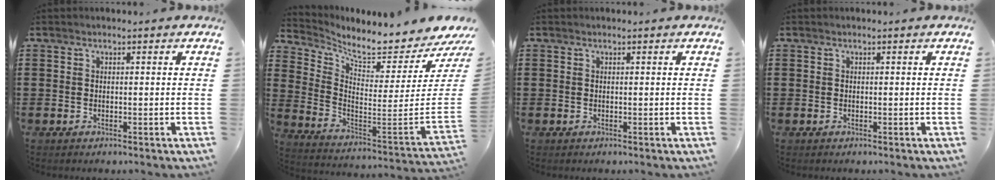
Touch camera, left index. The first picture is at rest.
{"total": 5.4, "force": [4.8, -0.1, 2.4], "torque": [-0.062, -0.072, 0.071]}
{"total": 0.0}
{"total": 0.0}